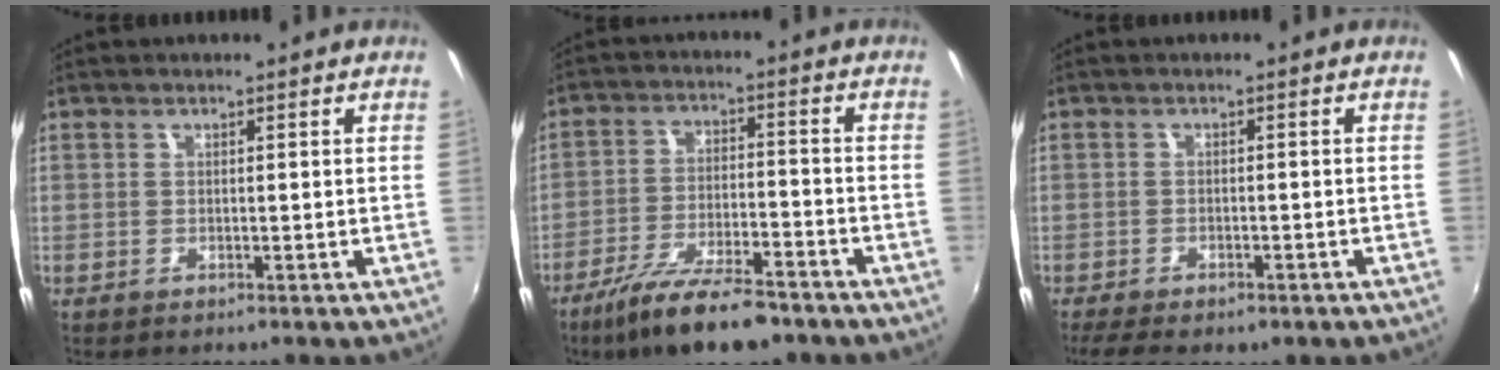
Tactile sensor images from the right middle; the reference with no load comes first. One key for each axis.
{"total": 13.7, "fx": -10.5, "fy": 3.8, "fz": 8.0, "tx": -0.168, "ty": -0.025, "tz": -0.179}
{"total": 8.3, "fx": -6.0, "fy": 3.2, "fz": 4.6, "tx": -0.111, "ty": -0.031, "tz": -0.091}